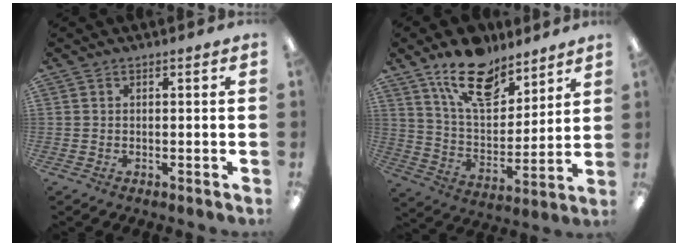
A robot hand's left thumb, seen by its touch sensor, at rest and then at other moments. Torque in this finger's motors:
{"motor_torque": [0.43, 0.35, 1.55, -1.20, 0.39]}